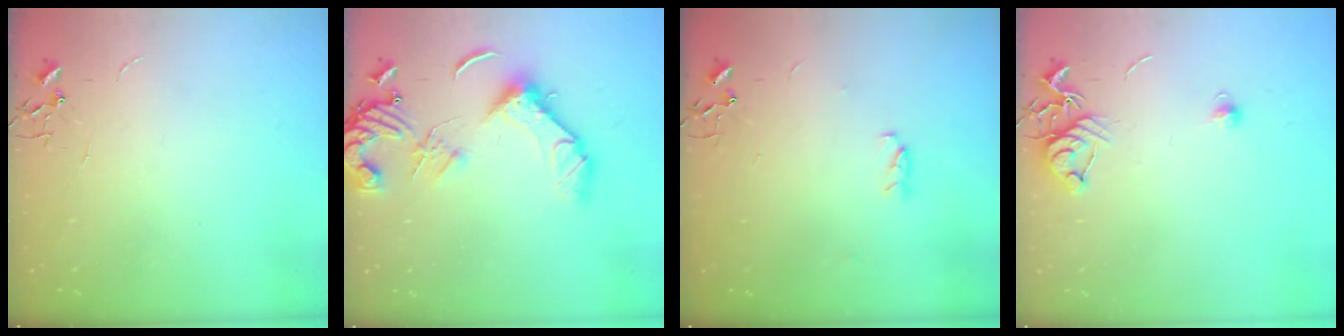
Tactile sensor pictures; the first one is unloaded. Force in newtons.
{"total": 15.8, "press": 15.7, "slide": 2.2}
{"total": 3.5, "press": 3.4, "slide": 1.0}
{"total": 8.4, "press": 8.4, "slide": 0.9}